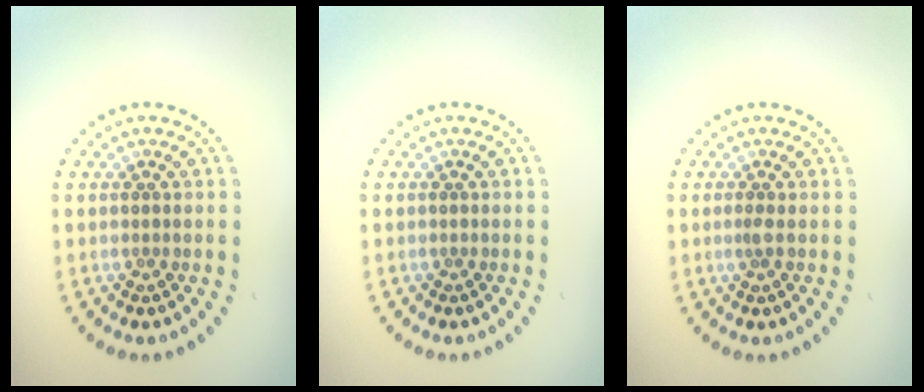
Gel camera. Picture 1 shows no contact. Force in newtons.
{"total": 0.0}
{"total": 0.7, "press": 0.5, "slide": 0.5}